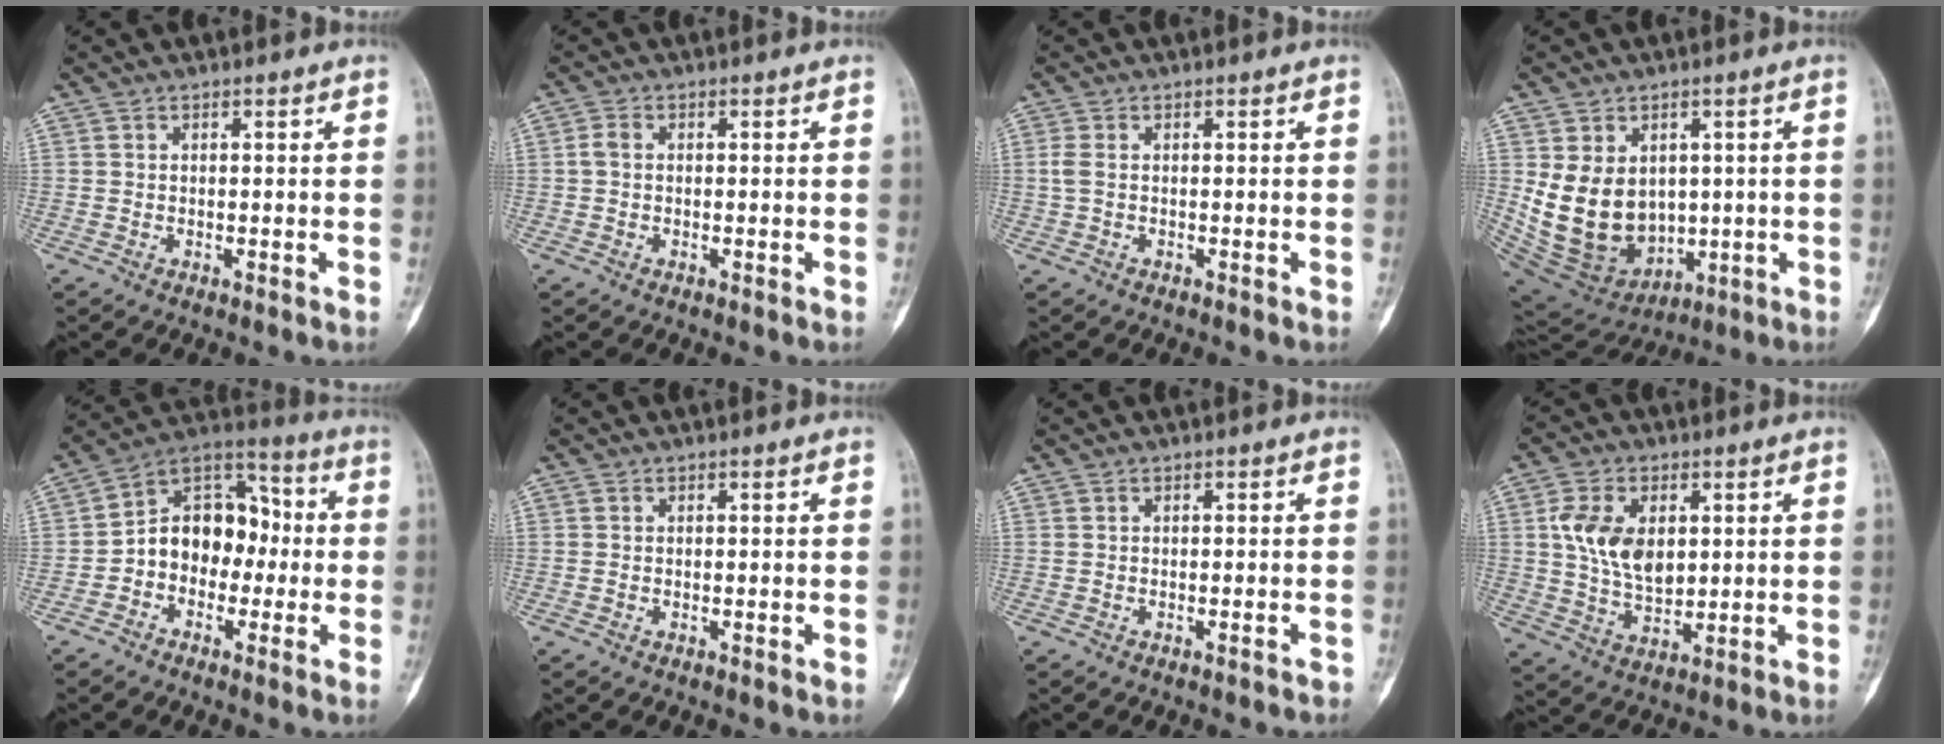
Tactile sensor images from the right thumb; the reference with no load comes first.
{"total": 1.8, "force": [0.1, 1.2, 1.3], "torque": [-0.025, 0.005, 0.001]}
{"total": 2.0, "force": [0.1, 1.2, 1.6], "torque": [-0.051, 0.000, 0.001]}
{"total": 15.6, "force": [1.0, 12.1, 9.8], "torque": [-0.143, -0.012, 0.060]}
{"total": 13.3, "force": [-1.5, 9.8, 8.8], "torque": [-0.095, 0.051, -0.040]}
{"total": 0.0}
{"total": 0.9, "force": [-0.7, 0.3, 0.6], "torque": [-0.013, 0.006, -0.003]}
{"total": 11.5, "force": [2.5, 7.2, 8.6], "torque": [-0.142, -0.011, 0.051]}